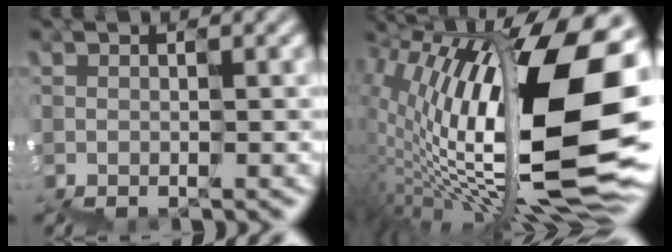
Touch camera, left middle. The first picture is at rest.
{"total": 16.6, "force": [2.1, 7.3, 14.7], "torque": [-0.277, -0.009, 0.044]}